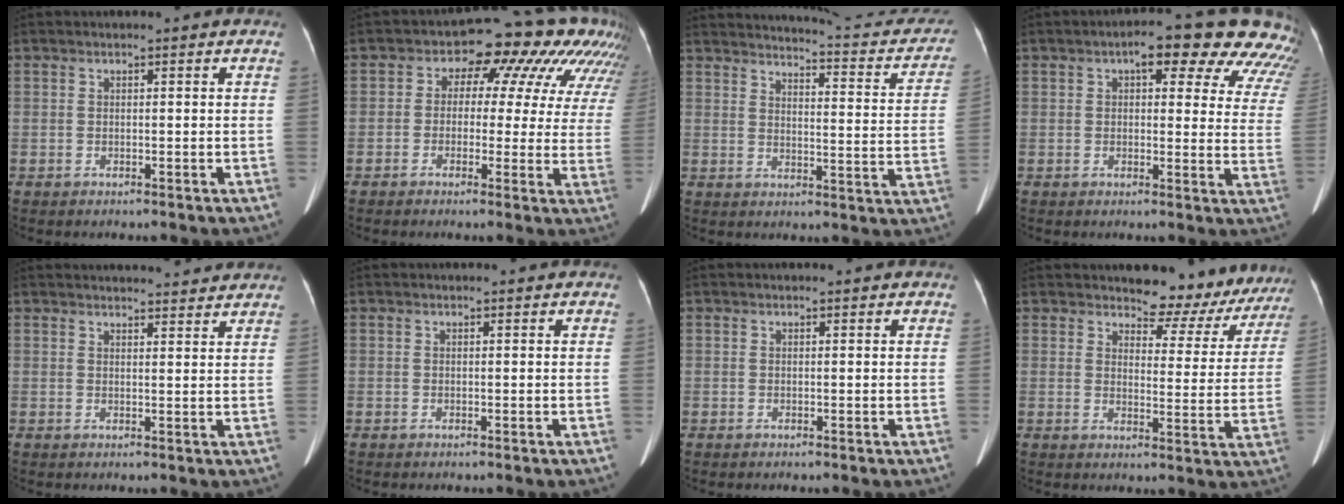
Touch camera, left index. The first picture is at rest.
{"total": 14.2, "force": [7.1, 7.3, 9.9], "torque": [-0.118, 0.052, 0.063]}
{"total": 19.1, "force": [16.9, 4.3, 7.7], "torque": [-0.081, -0.021, 0.183]}
{"total": 16.4, "force": [11.7, 5.5, 10.1], "torque": [-0.103, 0.021, 0.120]}
{"total": 11.1, "force": [10.6, 1.8, 2.7], "torque": [-0.022, 0.015, 0.119]}
{"total": 0.9, "force": [0.8, 0.2, 0.2], "torque": [-0.010, 0.006, 0.009]}
{"total": 1.3, "force": [1.2, 0.3, 0.3], "torque": [-0.011, 0.008, 0.013]}
{"total": 10.9, "force": [10.1, 3.5, 2.0], "torque": [-0.003, -0.026, 0.101]}